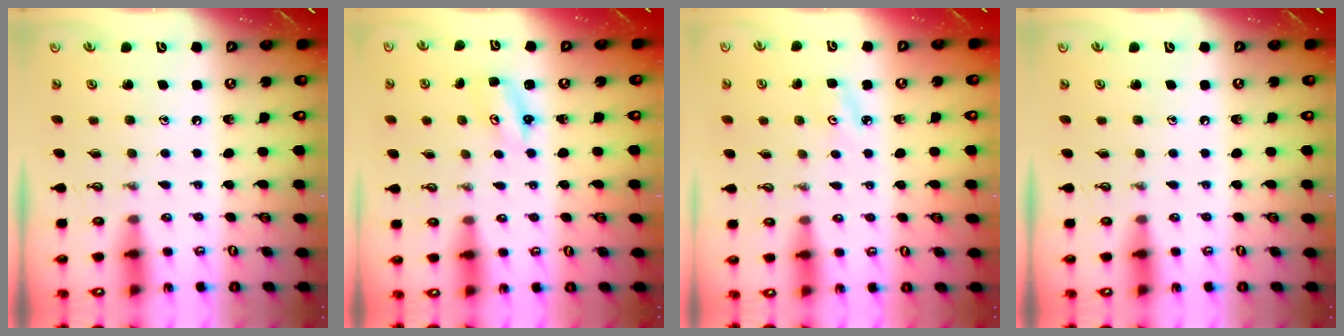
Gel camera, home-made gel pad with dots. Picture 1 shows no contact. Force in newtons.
{"total": 2.9, "press": 2.9, "slide": 0.3}
{"total": 3.3, "press": 3.3, "slide": 0.4}
{"total": 0.0}